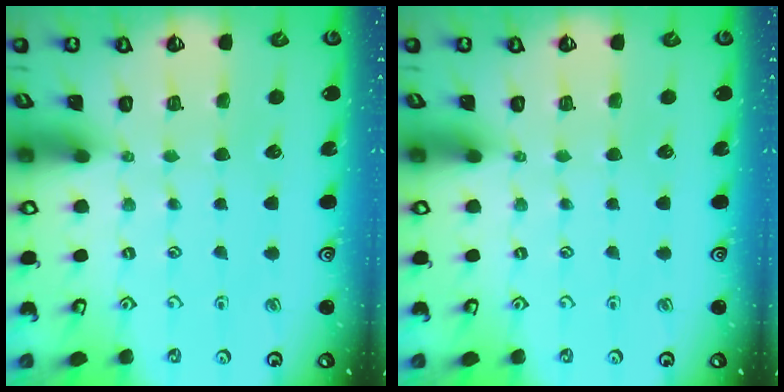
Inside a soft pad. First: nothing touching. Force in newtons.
{"total": 0.0}